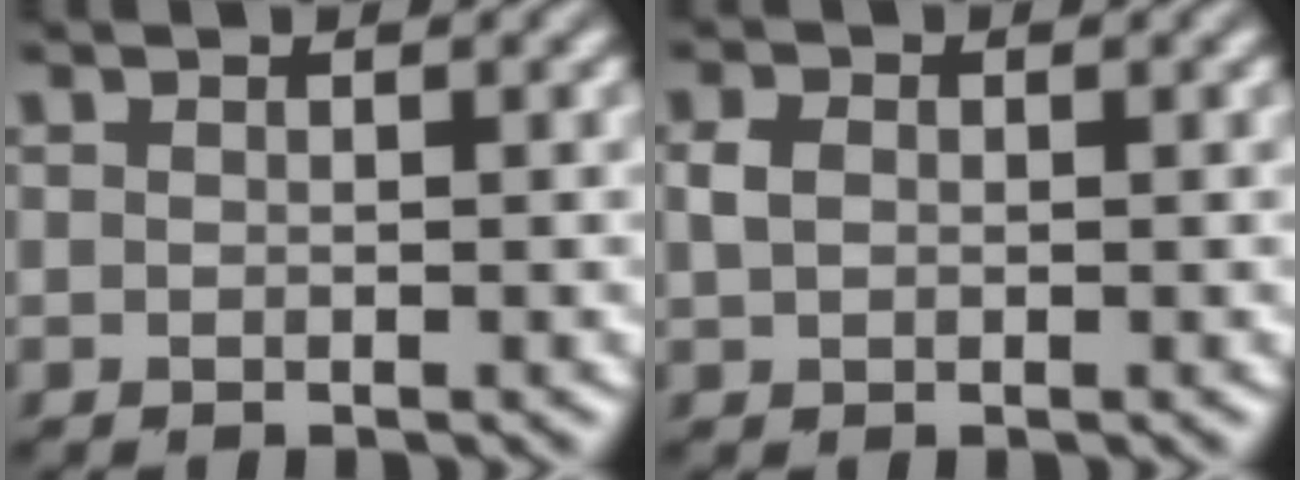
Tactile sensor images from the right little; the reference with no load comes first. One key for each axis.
{"total": 1.7, "fx": 0.3, "fy": 1.3, "fz": 1.0, "tx": -0.022, "ty": 0.004, "tz": 0.003}